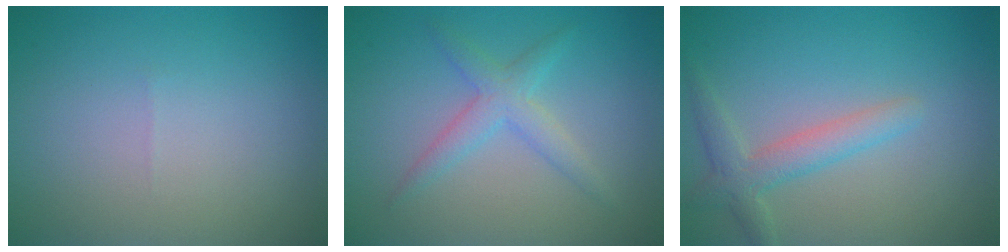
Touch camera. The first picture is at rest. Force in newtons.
{"total": 2.6, "press": 2.6, "slide": 0.0}
{"total": 2.8, "press": 2.8, "slide": 0.3}